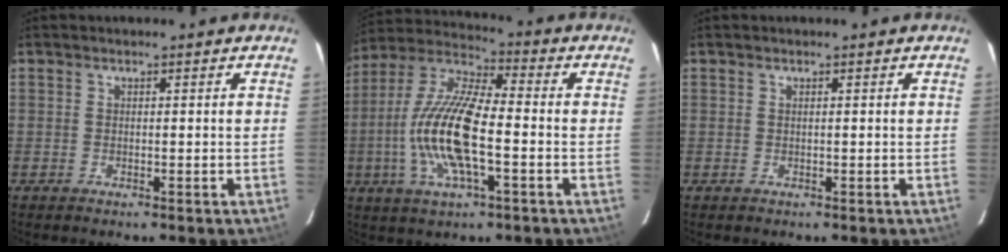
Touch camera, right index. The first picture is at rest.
{"total": 16.3, "force": [-3.3, 4.8, 15.2], "torque": [-0.311, -0.002, -0.072]}
{"total": 0.0}